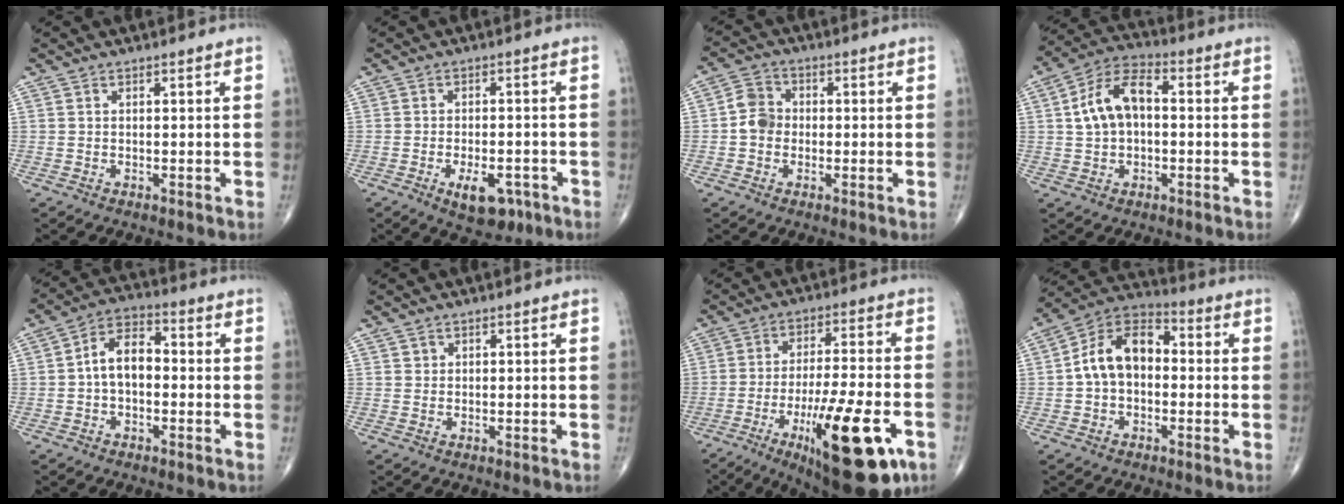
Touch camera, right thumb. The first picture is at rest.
{"total": 7.1, "force": [-3.3, 3.6, 5.1], "torque": [-0.065, 0.011, -0.043]}
{"total": 4.9, "force": [-0.6, 4.2, 2.5], "torque": [-0.034, 0.014, -0.019]}
{"total": 10.5, "force": [0.9, 6.3, 8.3], "torque": [-0.152, 0.031, 0.008]}
{"total": 8.1, "force": [-0.4, 5.0, 6.3], "torque": [-0.099, 0.031, -0.018]}
{"total": 0.8, "force": [0.4, 0.7, 0.1], "torque": [0.009, -0.001, 0.004]}
{"total": 21.9, "force": [-9.2, 5.9, 18.9], "torque": [-0.272, 0.021, -0.133]}
{"total": 11.8, "force": [-0.1, 7.9, 8.7], "torque": [-0.136, 0.037, -0.020]}